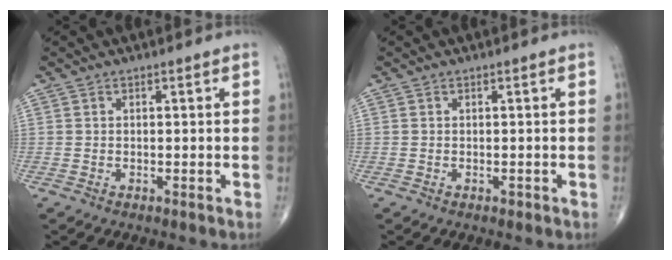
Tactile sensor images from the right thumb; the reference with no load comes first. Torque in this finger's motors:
{"motor_torque": [0.21, -0.07, 0.12, -0.18, -0.08]}